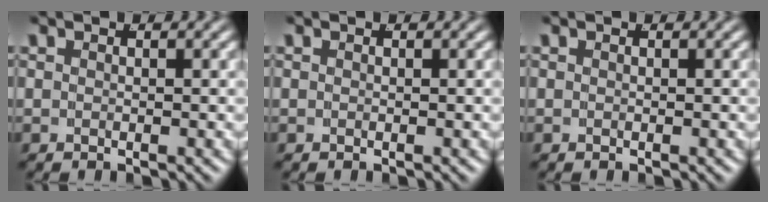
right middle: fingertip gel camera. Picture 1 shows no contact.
{"total": 0.0}
{"total": 0.0}